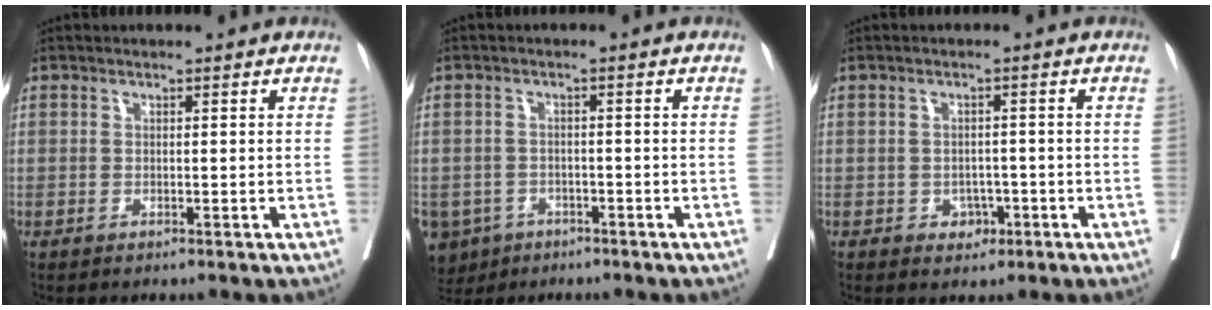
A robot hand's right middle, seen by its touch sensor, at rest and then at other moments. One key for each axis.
{"total": 7.6, "fx": -4.4, "fy": 6.0, "fz": 1.7, "tx": -0.044, "ty": 0.002, "tz": -0.066}
{"total": 2.6, "fx": -1.1, "fy": 2.0, "fz": 1.2, "tx": -0.009, "ty": 0.006, "tz": -0.009}